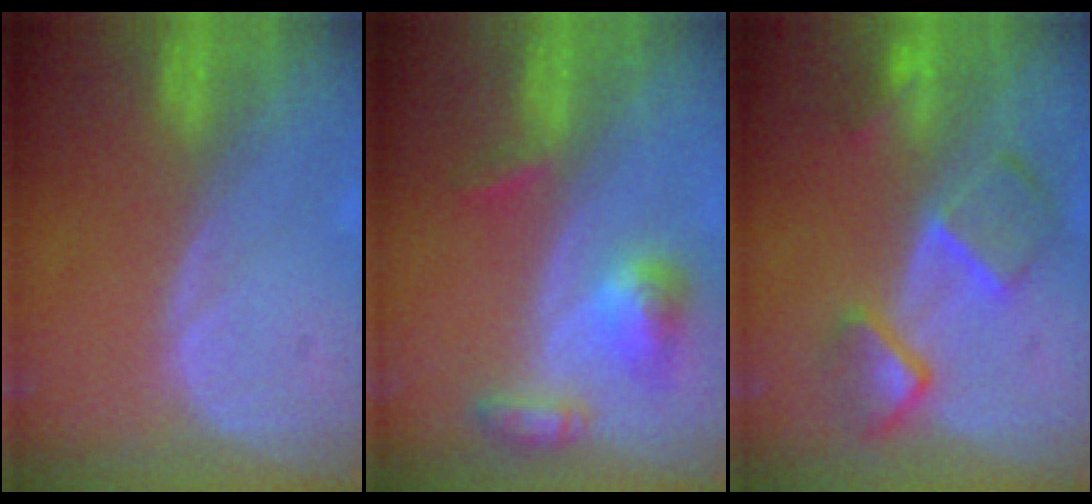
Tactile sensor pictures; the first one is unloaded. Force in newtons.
{"total": 5.7, "press": 5.2, "slide": 2.4}
{"total": 7.2, "press": 6.8, "slide": 2.3}